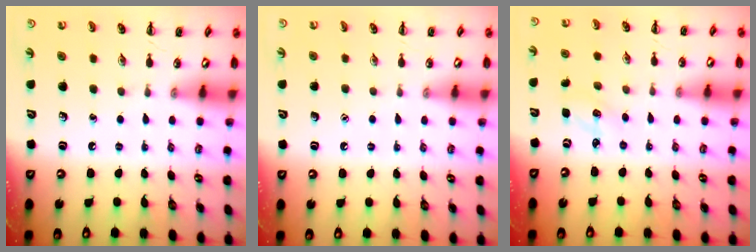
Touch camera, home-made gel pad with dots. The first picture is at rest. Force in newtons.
{"total": 1.6, "press": 1.5, "slide": 0.1}
{"total": 2.1, "press": 2.0, "slide": 0.6}